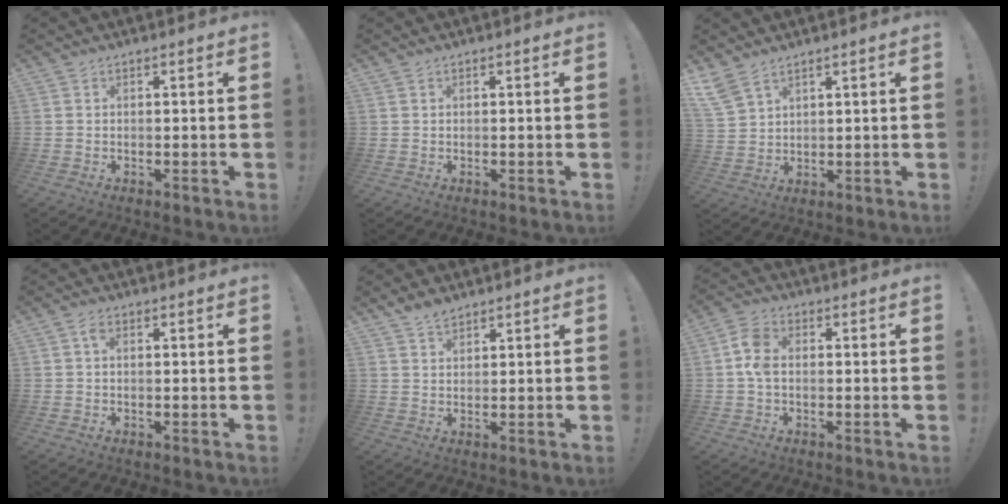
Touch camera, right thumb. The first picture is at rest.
{"total": 0.0}
{"total": 6.4, "force": [5.0, 2.7, 2.9], "torque": [-0.062, -0.021, 0.100]}
{"total": 1.9, "force": [0.5, 1.1, 1.5], "torque": [-0.028, 0.003, 0.006]}
{"total": 3.5, "force": [2.8, 1.6, 1.3], "torque": [-0.022, -0.016, 0.052]}
{"total": 7.1, "force": [0.1, 4.7, 5.3], "torque": [-0.101, 0.014, 0.004]}